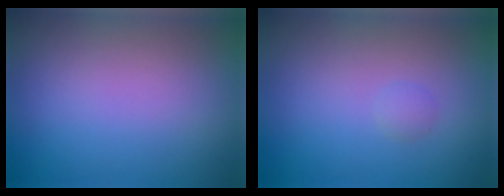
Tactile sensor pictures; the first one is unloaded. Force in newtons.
{"total": 0.6, "press": 0.6, "slide": 0.1}